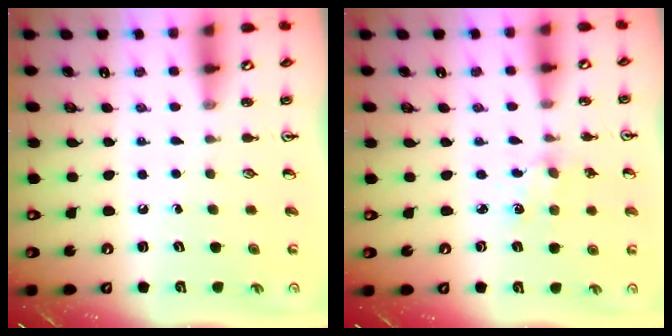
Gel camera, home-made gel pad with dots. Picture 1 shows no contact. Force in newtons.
{"total": 3.4, "press": 3.4, "slide": 0.5}